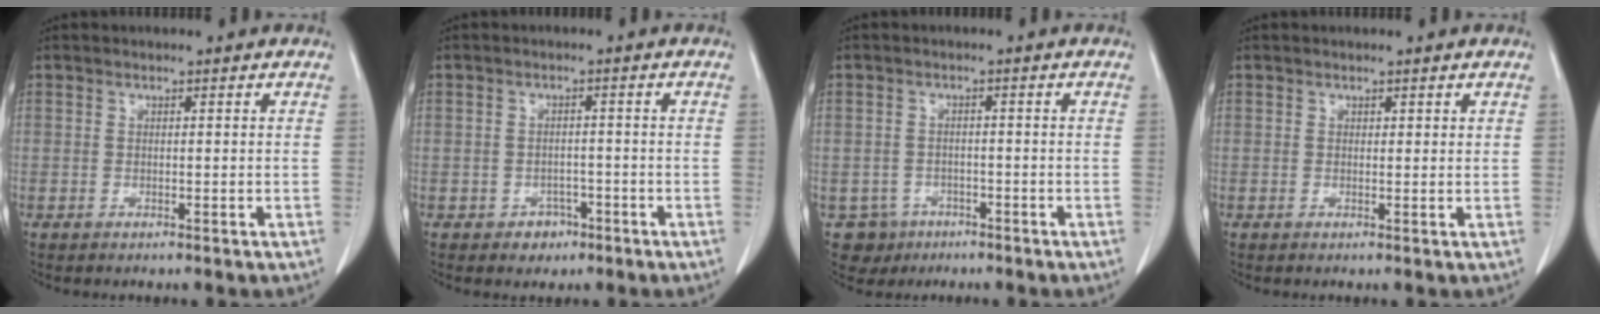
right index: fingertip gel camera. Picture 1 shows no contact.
{"total": 2.9, "force": [-1.6, 2.4, 0.6], "torque": [0.000, 0.011, -0.018]}
{"total": 4.6, "force": [-2.4, 3.9, -0.1], "torque": [0.004, 0.010, -0.034]}
{"total": 0.5, "force": [0.4, 0.3, 0.1], "torque": [0.004, -0.002, 0.003]}